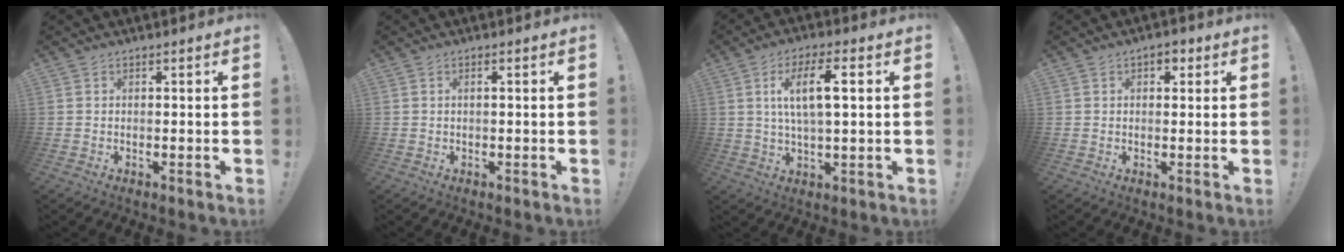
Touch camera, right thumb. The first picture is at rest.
{"total": 1.0, "force": [-0.1, -0.1, 1.0], "torque": [-0.018, 0.000, -0.004]}
{"total": 10.4, "force": [2.5, 3.1, 9.7], "torque": [-0.164, 0.008, 0.038]}
{"total": 2.8, "force": [1.0, 1.9, 1.9], "torque": [-0.021, 0.003, 0.013]}